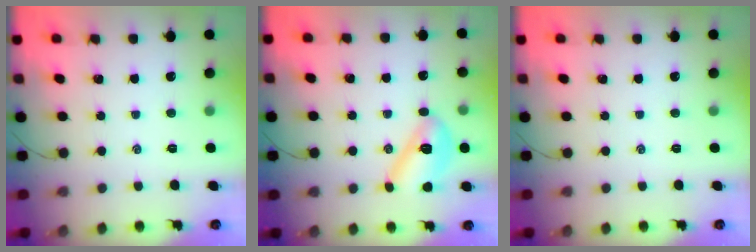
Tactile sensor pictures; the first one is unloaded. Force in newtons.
{"total": 10.5, "press": 10.5, "slide": 0.3}
{"total": 0.0}